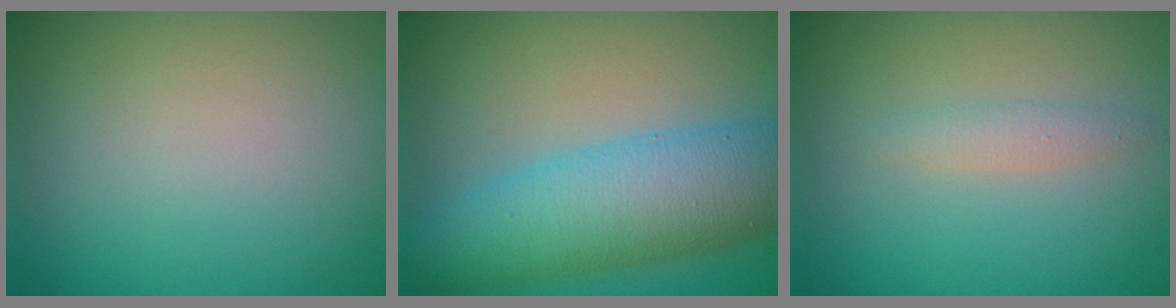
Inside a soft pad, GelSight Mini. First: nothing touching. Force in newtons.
{"total": 8.2, "press": 8.2, "slide": 0.2}
{"total": 1.4, "press": 1.4, "slide": 0.0}